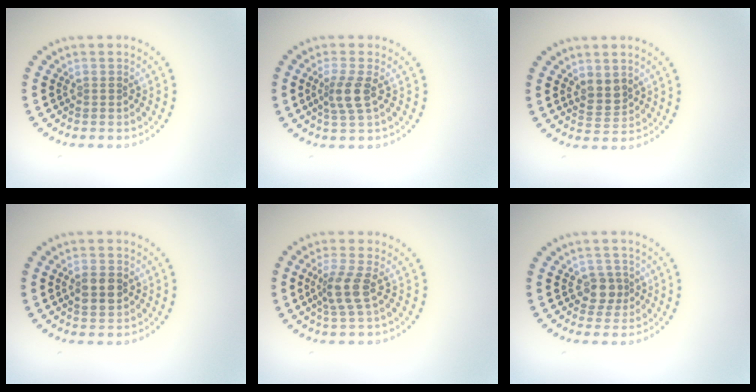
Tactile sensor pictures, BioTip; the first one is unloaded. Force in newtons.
{"total": 2.5, "press": 1.9, "slide": 1.6}
{"total": 2.0, "press": 1.8, "slide": 0.9}
{"total": 2.5, "press": 2.4, "slide": 0.2}
{"total": 2.8, "press": 2.1, "slide": 1.9}
{"total": 2.0, "press": 1.7, "slide": 1.0}